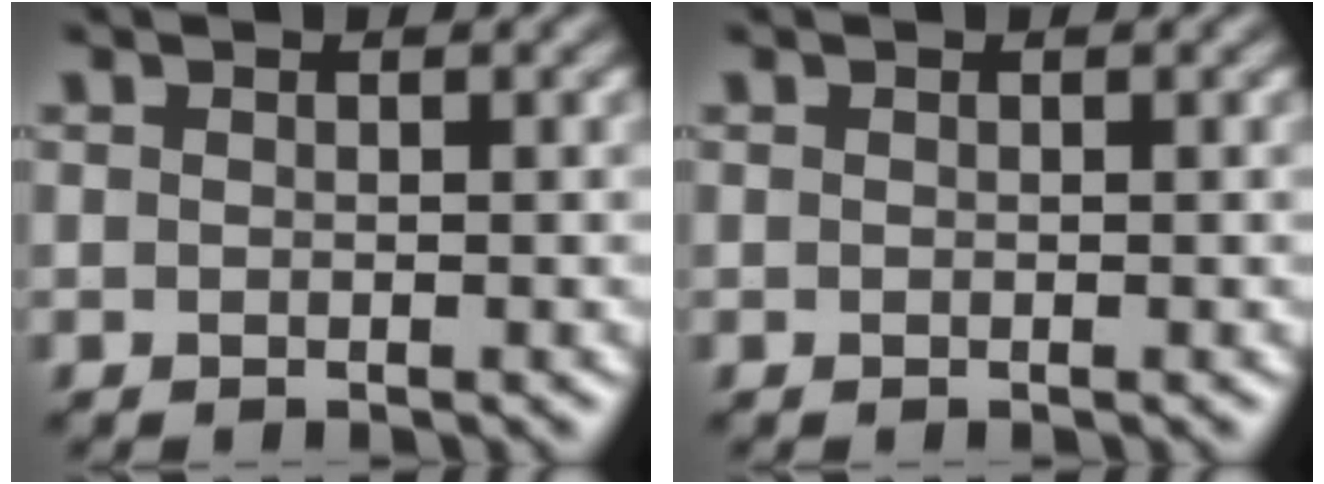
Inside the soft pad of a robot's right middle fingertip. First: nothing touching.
{"total": 0.0}